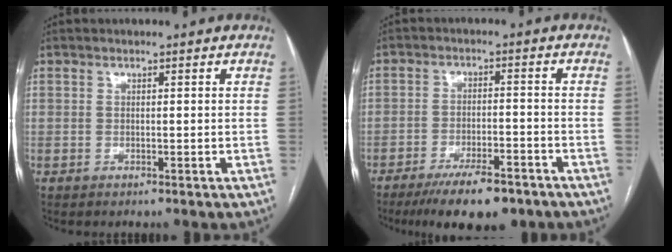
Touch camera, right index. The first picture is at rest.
{"total": 10.2, "force": [-7.5, 3.0, 6.2], "torque": [-0.097, -0.010, -0.123]}